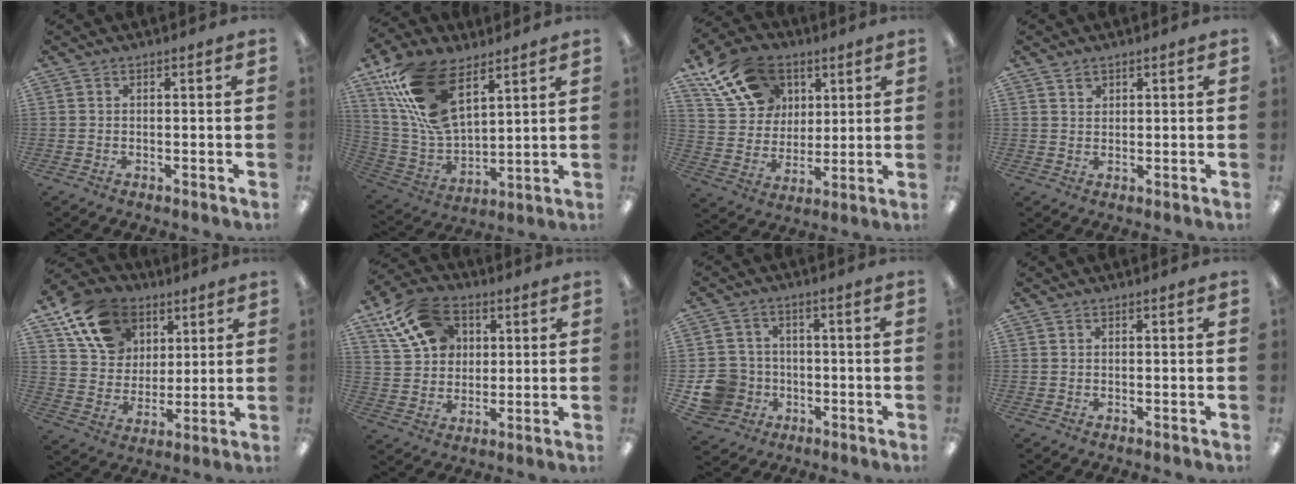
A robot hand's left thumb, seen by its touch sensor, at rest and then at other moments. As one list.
[{"total": 21.6, "force": [10.9, 11.9, 14.3], "torque": [-0.306, -0.033, 0.201]}, {"total": 18.6, "force": [10.4, 13.2, 8.0], "torque": [-0.149, -0.039, 0.202]}, {"total": 1.9, "force": [1.4, 1.1, 0.5], "torque": [-0.004, -0.005, 0.026]}, {"total": 16.9, "force": [9.6, 12.1, 6.8], "torque": [-0.128, -0.038, 0.189]}, {"total": 15.6, "force": [7.8, 11.2, 7.5], "torque": [-0.136, -0.019, 0.152]}, {"total": 9.9, "force": [-2.9, 9.0, 2.7], "torque": [-0.075, 0.030, -0.044]}, {"total": 0.0}]